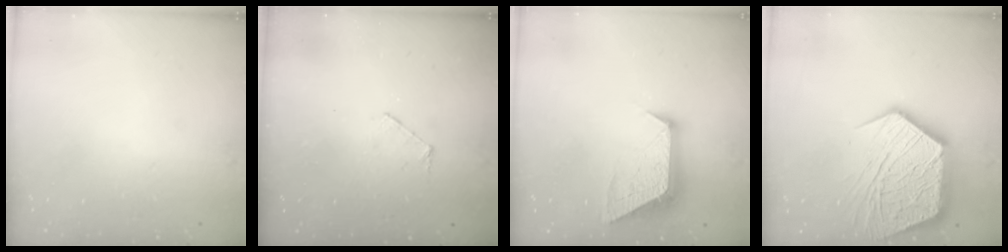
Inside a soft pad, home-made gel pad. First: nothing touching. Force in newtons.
{"total": 4.8, "press": 4.8, "slide": 0.3}
{"total": 11.5, "press": 11.4, "slide": 1.0}
{"total": 22.9, "press": 22.8, "slide": 2.3}